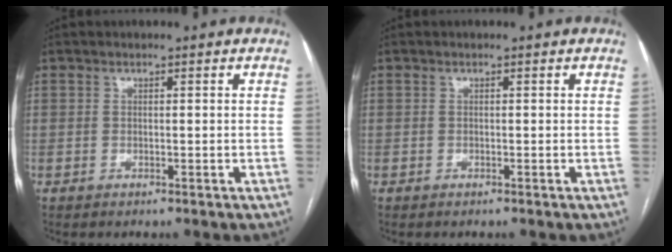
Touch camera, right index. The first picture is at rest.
{"total": 0.0}